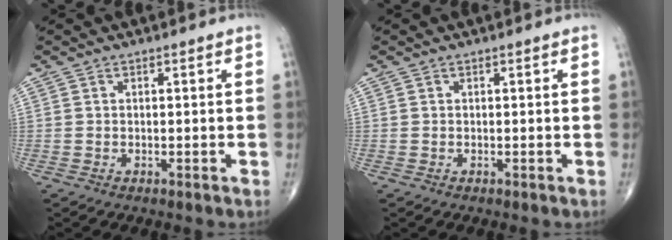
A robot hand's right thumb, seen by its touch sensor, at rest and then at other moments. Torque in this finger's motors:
{"motor_torque": [-0.08, 0.08, 0.00, 0.00, 0.00]}